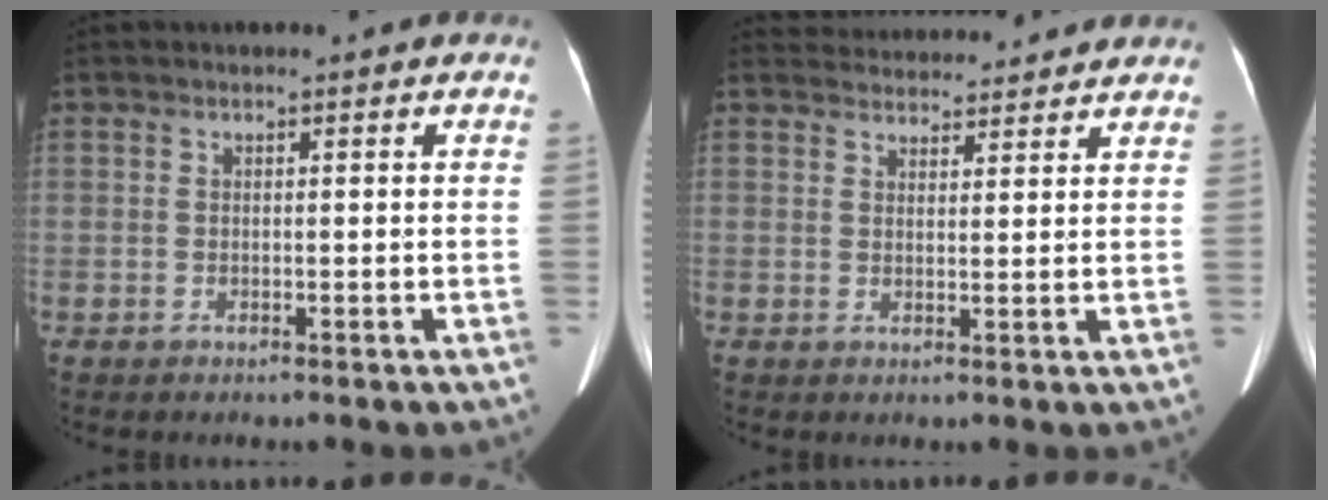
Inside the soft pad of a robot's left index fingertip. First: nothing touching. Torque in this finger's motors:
{"motor_torque": [-1.95, 0.04, -1.06, -0.15]}